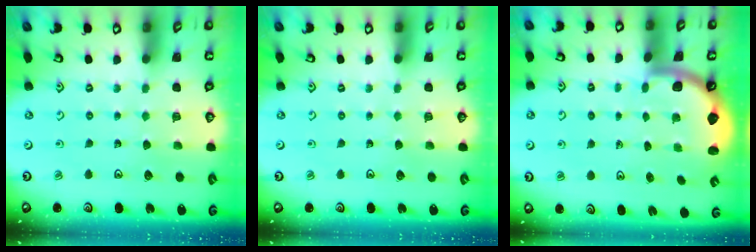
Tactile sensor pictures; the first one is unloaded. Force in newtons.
{"total": 0.0}
{"total": 2.0, "press": 2.0, "slide": 0.3}